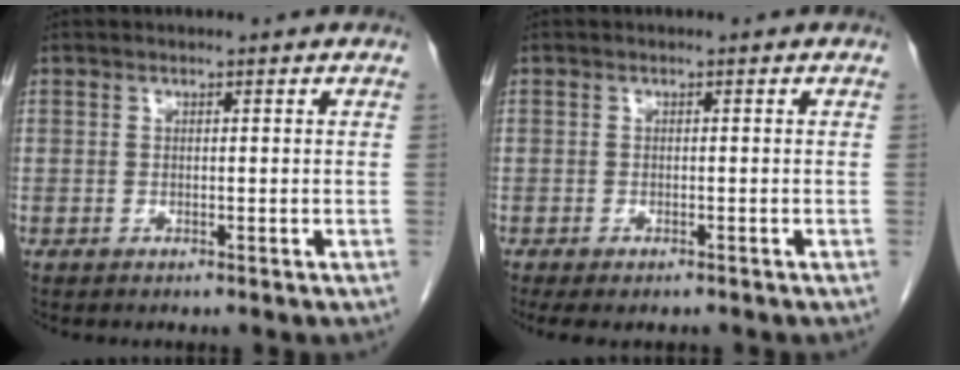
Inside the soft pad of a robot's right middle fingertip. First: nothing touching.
{"total": 4.3, "force": [-3.4, 1.7, 1.9], "torque": [-0.023, -0.007, -0.047]}